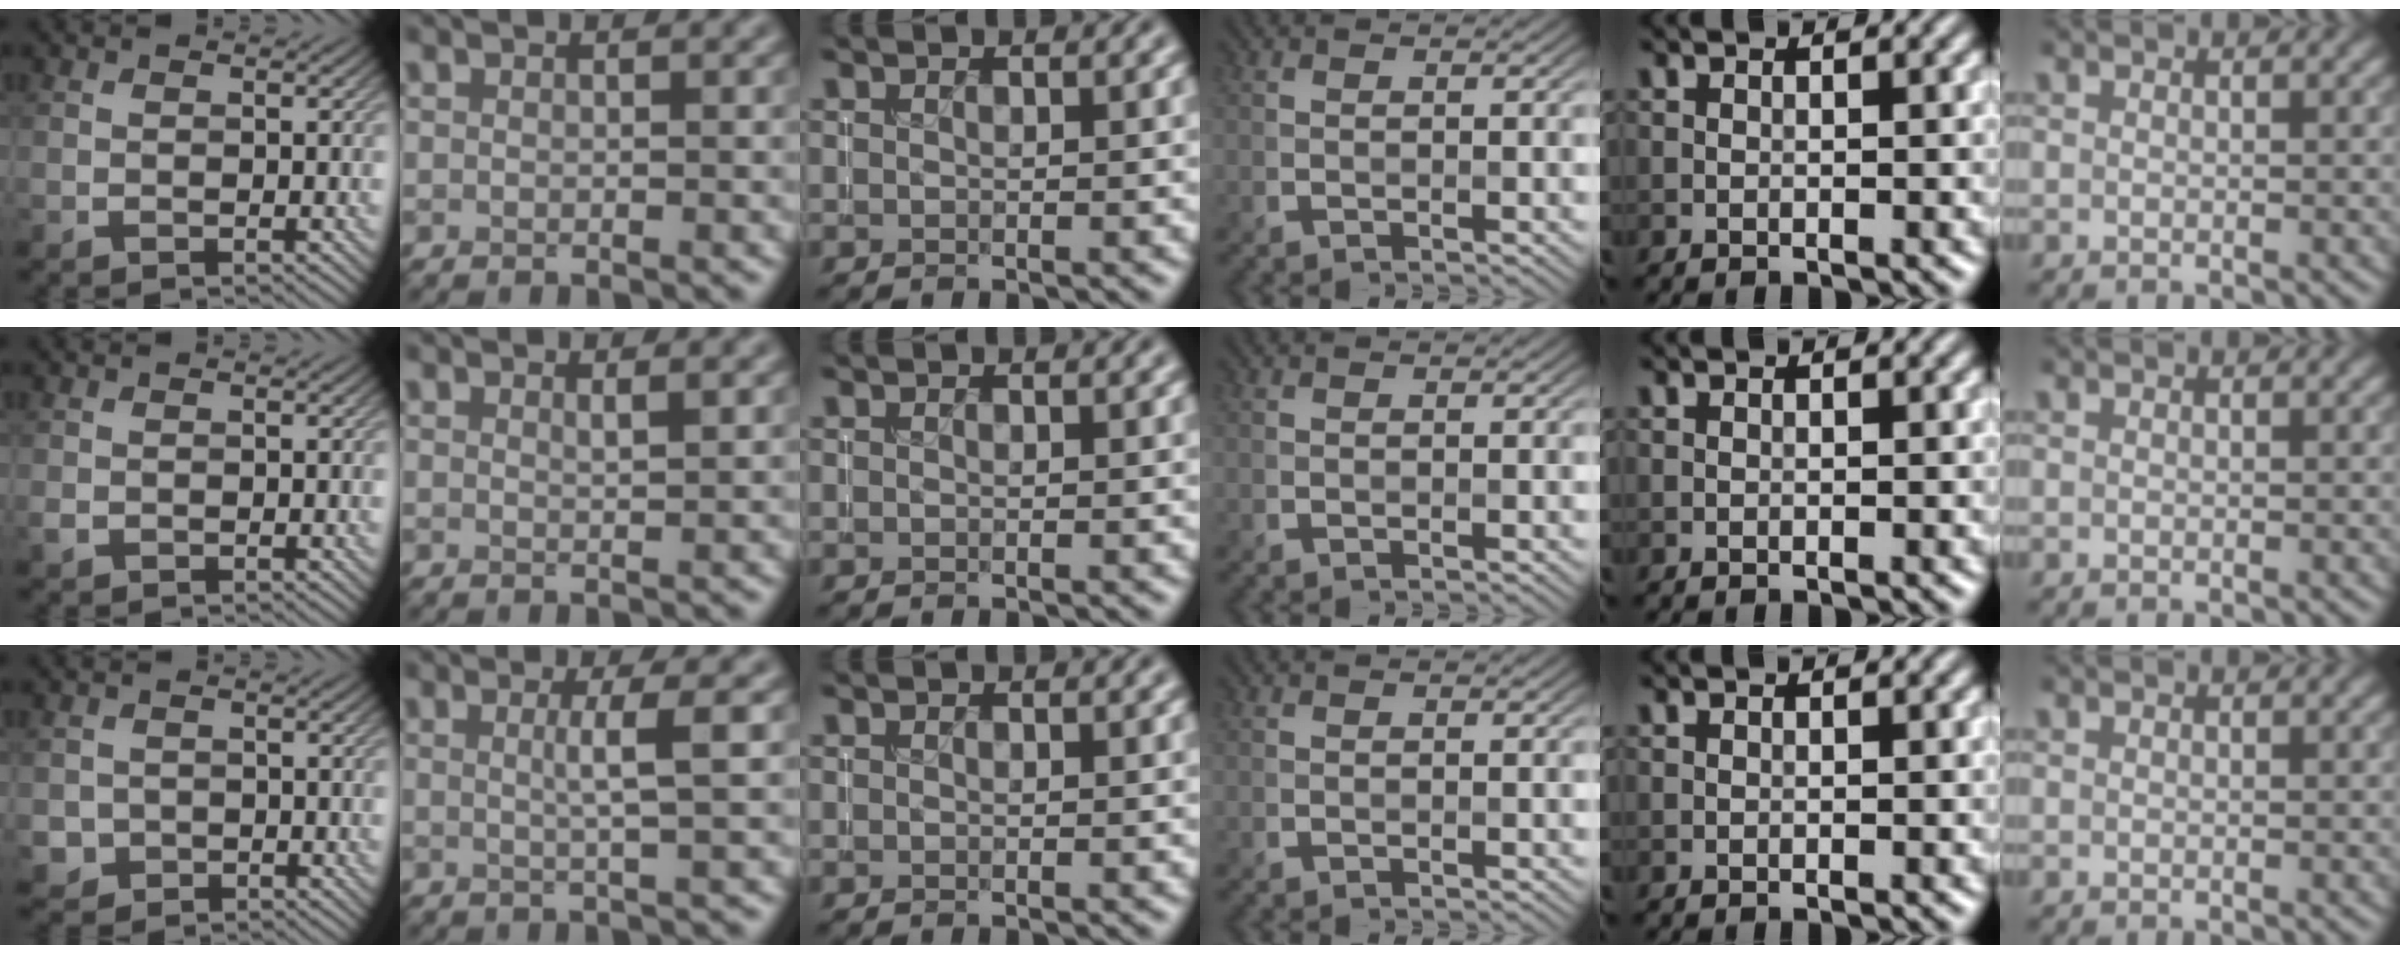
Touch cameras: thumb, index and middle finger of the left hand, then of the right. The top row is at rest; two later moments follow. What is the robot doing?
{"motion": "insert", "object": "coin"}